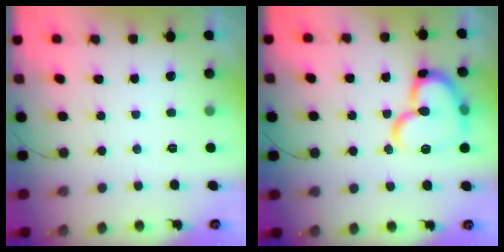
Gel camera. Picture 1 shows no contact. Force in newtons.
{"total": 17.5, "press": 17.4, "slide": 2.1}